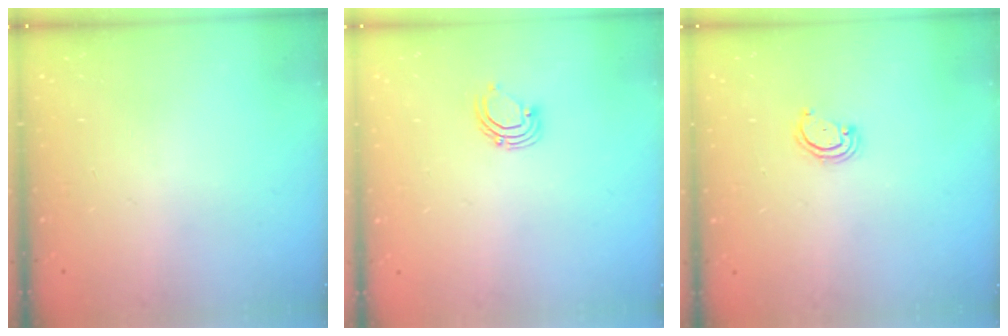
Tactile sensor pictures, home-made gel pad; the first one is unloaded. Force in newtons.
{"total": 3.5, "press": 3.5, "slide": 0.2}
{"total": 3.1, "press": 3.1, "slide": 0.4}